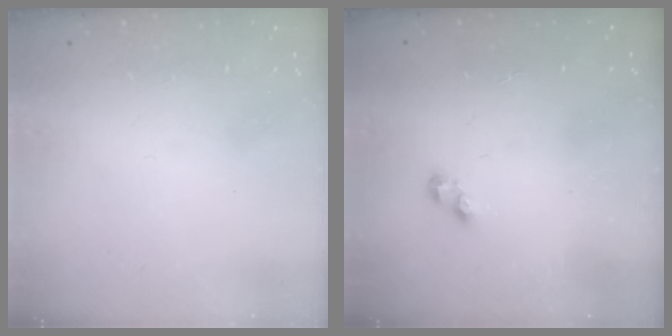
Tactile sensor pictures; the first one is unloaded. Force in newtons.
{"total": 2.3, "press": 2.3, "slide": 0.4}